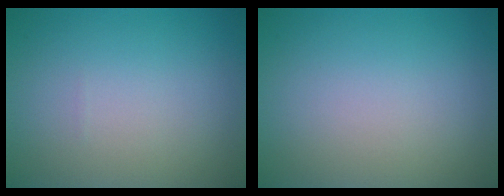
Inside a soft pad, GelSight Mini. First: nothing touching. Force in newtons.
{"total": 0.0}